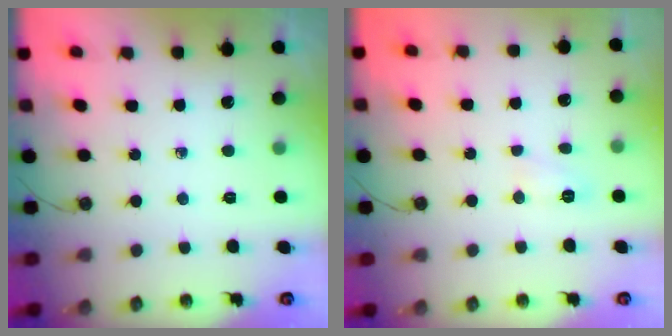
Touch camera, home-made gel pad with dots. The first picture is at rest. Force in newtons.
{"total": 6.3, "press": 6.2, "slide": 0.9}